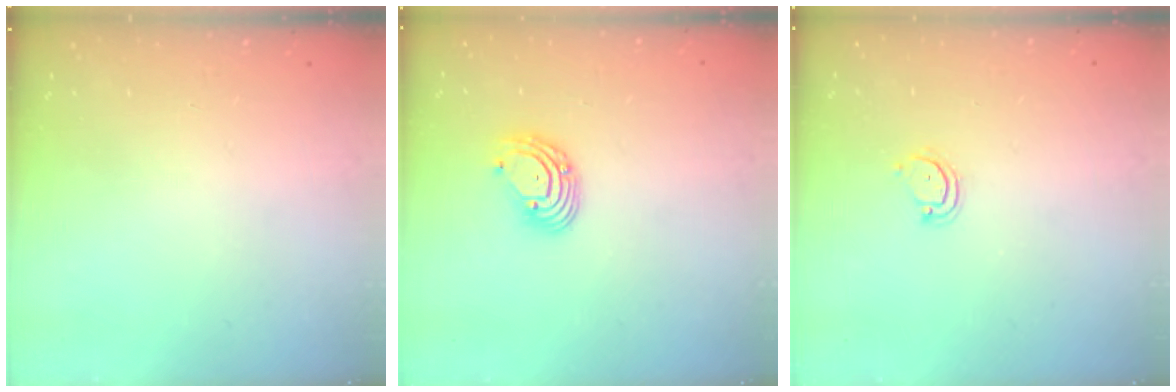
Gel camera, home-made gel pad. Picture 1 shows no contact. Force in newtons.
{"total": 6.5, "press": 6.4, "slide": 0.8}
{"total": 2.5, "press": 2.5, "slide": 0.1}